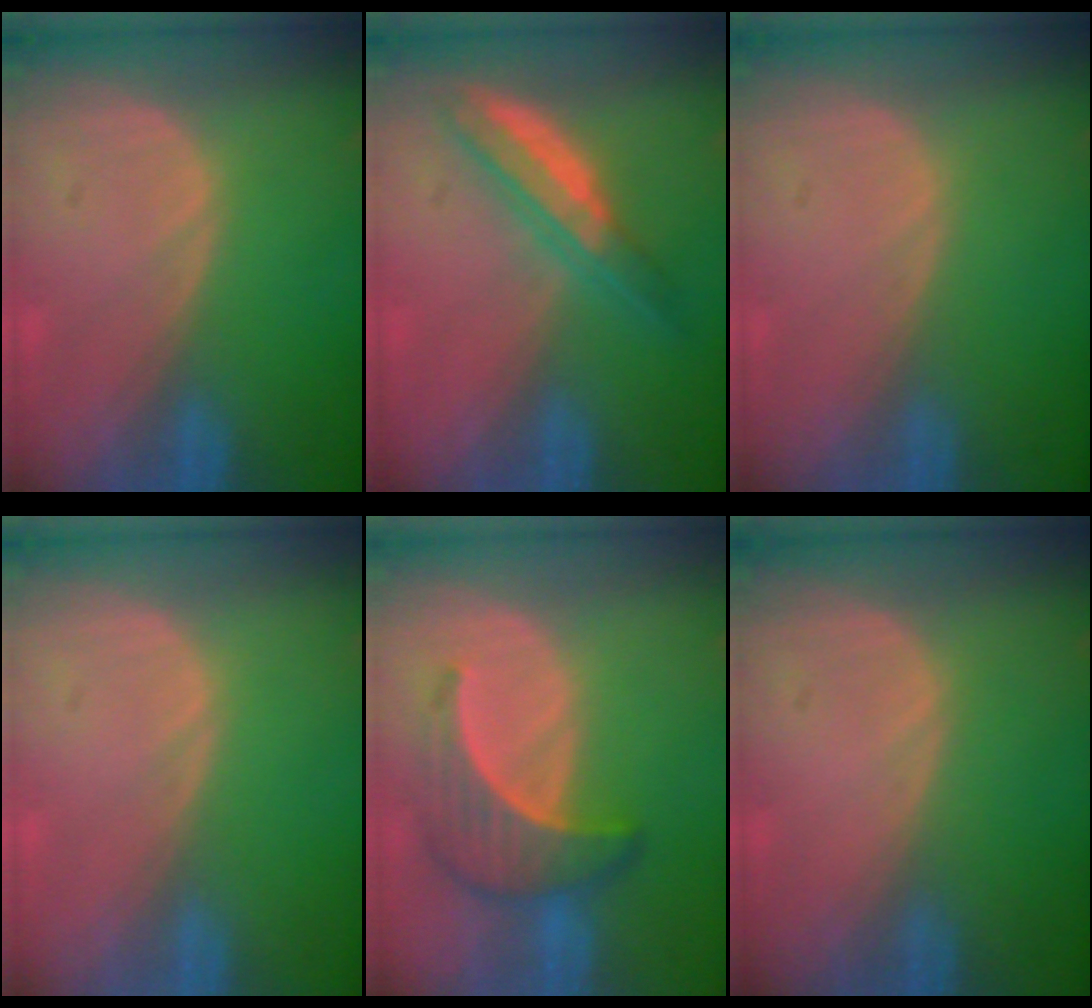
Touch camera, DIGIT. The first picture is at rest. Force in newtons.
{"total": 5.4, "press": 5.3, "slide": 1.3}
{"total": 0.0}
{"total": 0.0}
{"total": 6.2, "press": 6.1, "slide": 1.1}
{"total": 0.0}